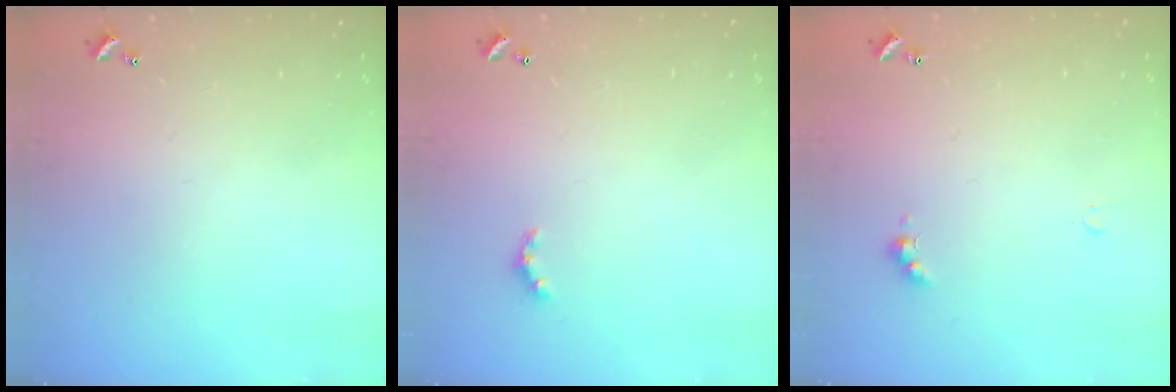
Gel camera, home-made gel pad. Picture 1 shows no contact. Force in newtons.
{"total": 2.4, "press": 2.4, "slide": 0.6}
{"total": 2.0, "press": 2.0, "slide": 0.5}